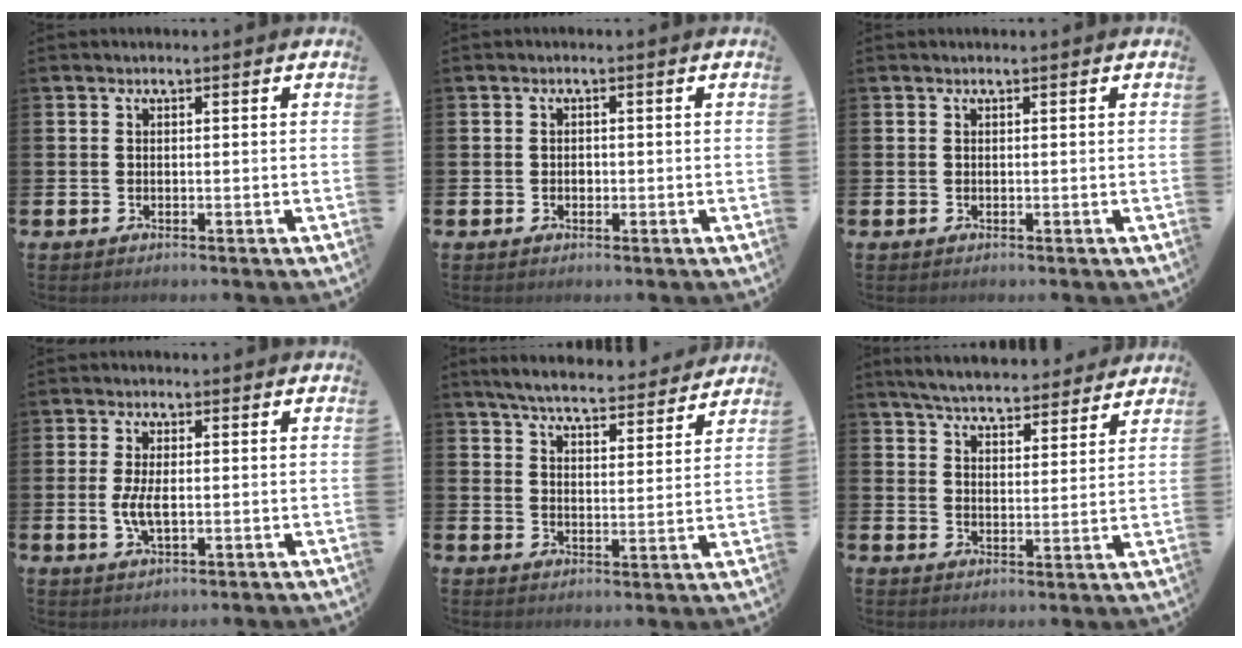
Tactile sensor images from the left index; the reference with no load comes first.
{"total": 0.8, "force": [-0.1, 0.7, 0.4], "torque": [-0.002, 0.002, -0.005]}
{"total": 0.0}
{"total": 3.7, "force": [-0.1, 1.6, 3.4], "torque": [-0.064, 0.000, -0.007]}
{"total": 6.0, "force": [5.8, 0.6, 1.3], "torque": [-0.033, -0.043, 0.097]}
{"total": 5.9, "force": [5.8, 0.9, 1.0], "torque": [-0.033, -0.037, 0.101]}